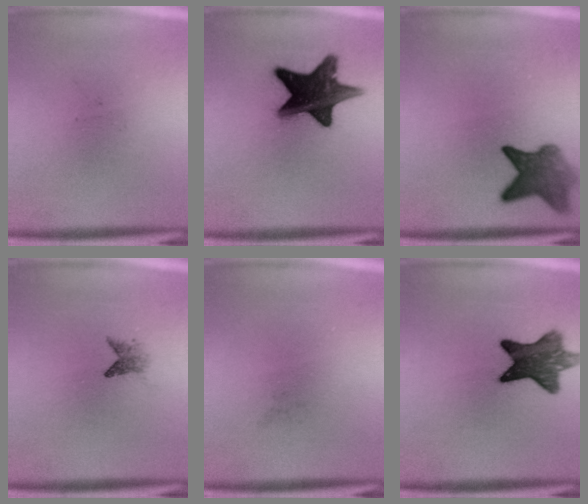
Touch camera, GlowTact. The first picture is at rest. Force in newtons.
{"total": 15.0}
{"total": 6.2}
{"total": 1.6}
{"total": 0.0}
{"total": 9.5}